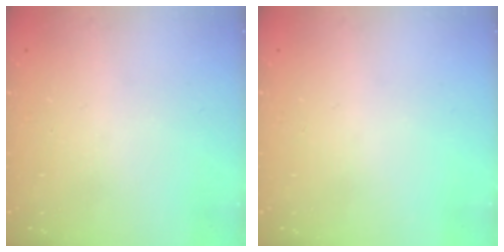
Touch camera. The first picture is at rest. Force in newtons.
{"total": 0.0}